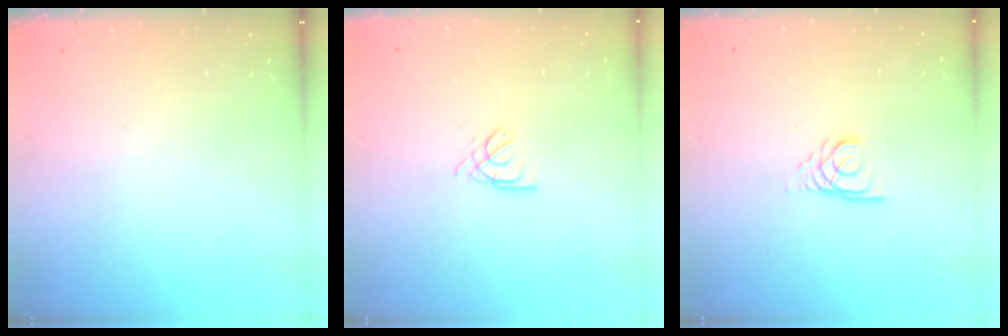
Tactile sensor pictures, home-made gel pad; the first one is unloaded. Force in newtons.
{"total": 2.3, "press": 2.3, "slide": 0.5}
{"total": 3.9, "press": 3.9, "slide": 0.3}